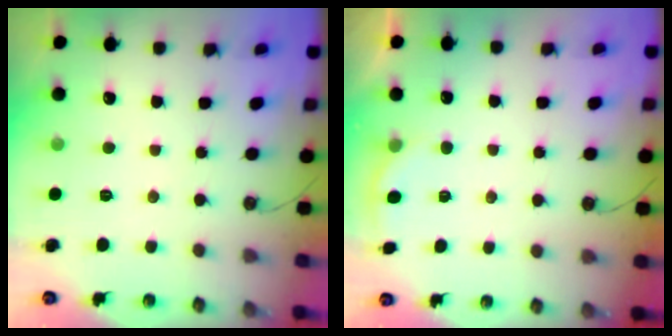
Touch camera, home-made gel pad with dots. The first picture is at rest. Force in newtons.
{"total": 3.0, "press": 3.0, "slide": 0.7}